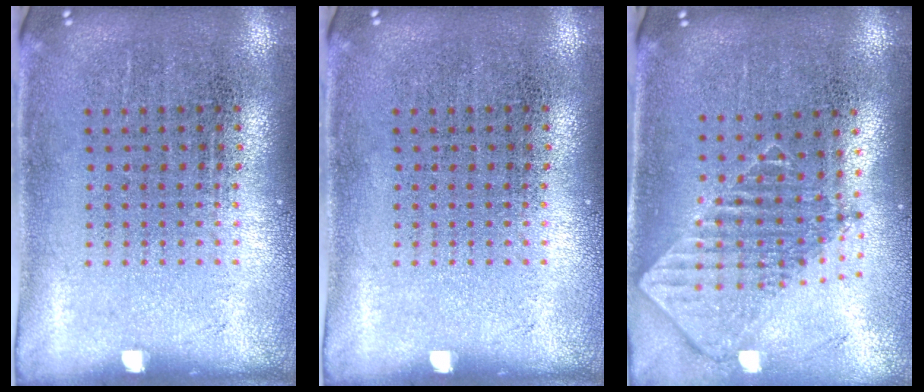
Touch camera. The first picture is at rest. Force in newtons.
{"total": 0.0}
{"total": 2.1, "press": 1.6, "slide": 1.3}